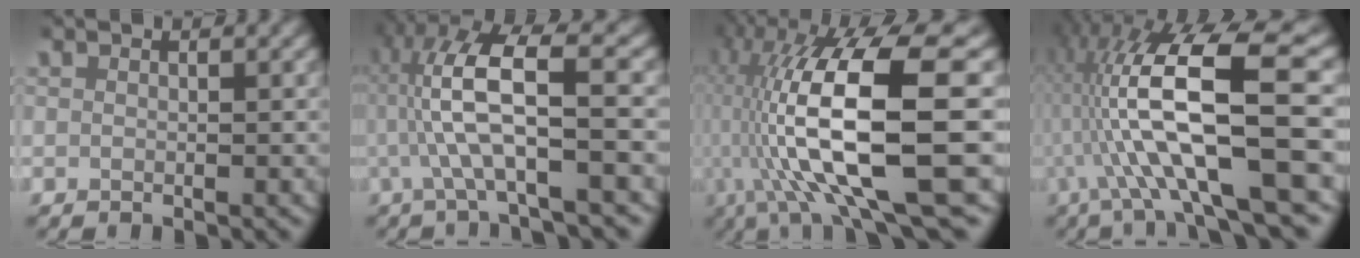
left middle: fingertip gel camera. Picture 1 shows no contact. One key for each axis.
{"total": 7.6, "fx": 0.3, "fy": 2.4, "fz": 7.3, "tx": -0.137, "ty": 0.009, "tz": -0.001}
{"total": 14.5, "fx": 0.0, "fy": 5.4, "fz": 13.5, "tx": -0.223, "ty": 0.000, "tz": 0.004}
{"total": 11.7, "fx": 0.5, "fy": 3.9, "fz": 11.0, "tx": -0.197, "ty": 0.004, "tz": 0.008}